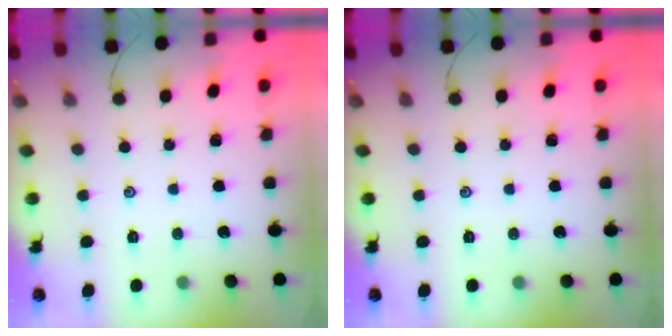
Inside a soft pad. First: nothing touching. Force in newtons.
{"total": 0.0}